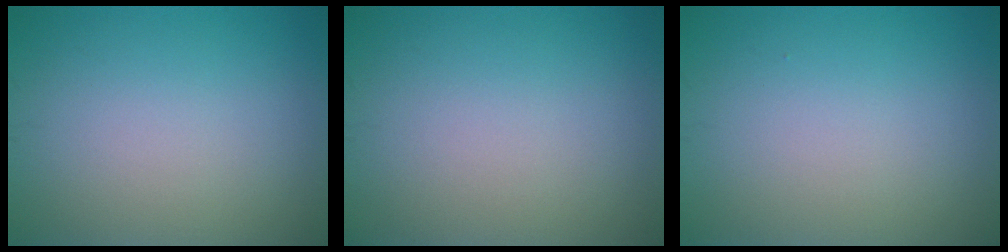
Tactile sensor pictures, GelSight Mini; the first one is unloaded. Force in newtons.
{"total": 0.0}
{"total": 0.0}